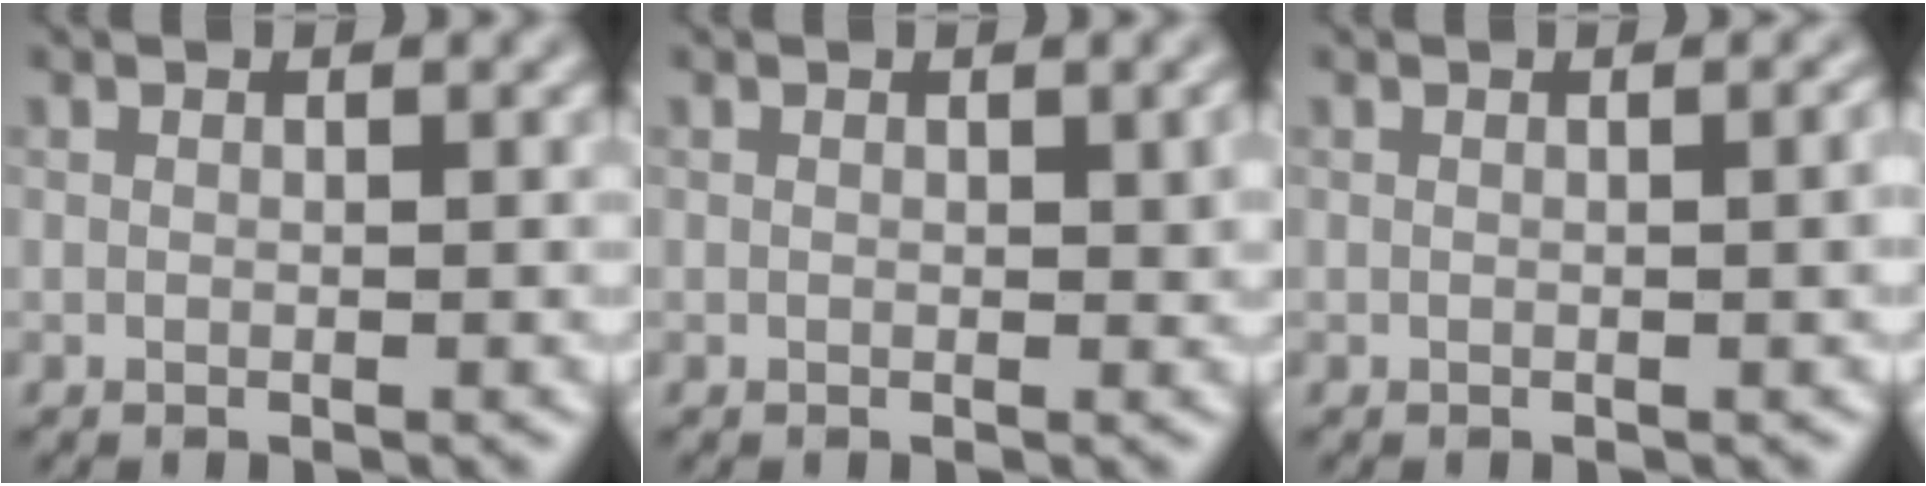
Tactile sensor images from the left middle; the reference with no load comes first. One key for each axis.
{"total": 0.8, "fx": 0.2, "fy": 0.4, "fz": 0.7, "tx": -0.006, "ty": -0.001, "tz": 0.003}
{"total": 1.9, "fx": 0.1, "fy": 0.5, "fz": 1.9, "tx": -0.018, "ty": 0.004, "tz": -0.001}